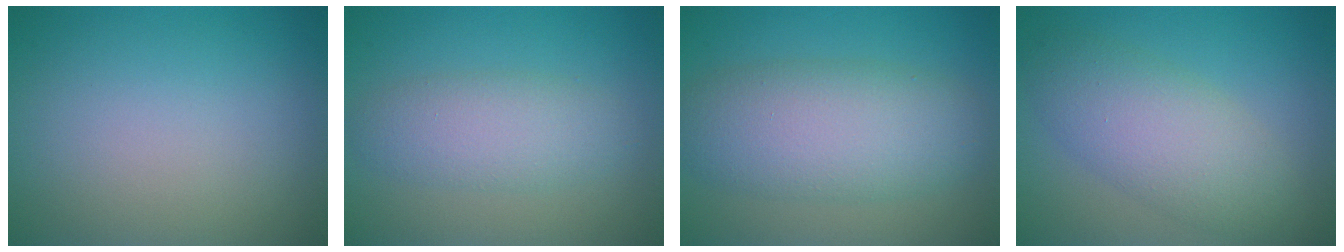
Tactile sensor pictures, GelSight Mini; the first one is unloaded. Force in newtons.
{"total": 3.8, "press": 3.8, "slide": 0.1}
{"total": 7.2, "press": 7.2, "slide": 0.3}
{"total": 5.7, "press": 5.7, "slide": 0.1}